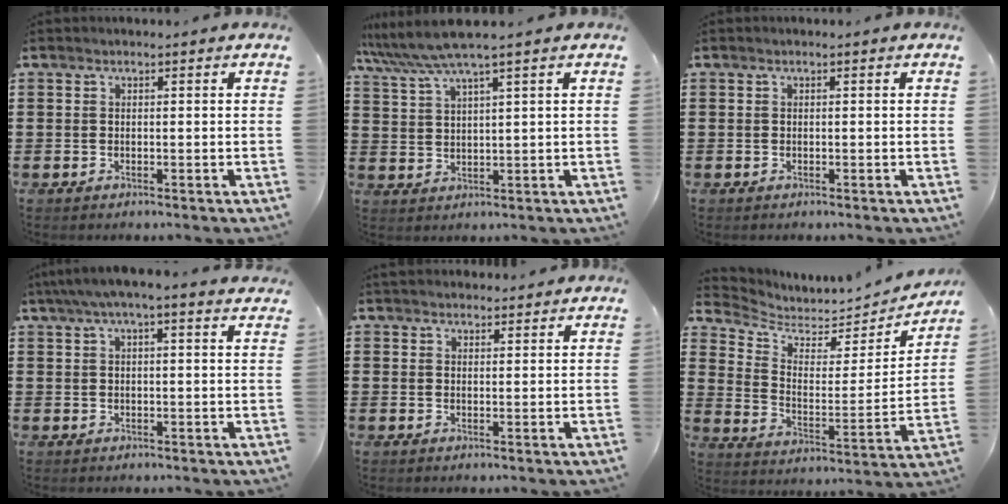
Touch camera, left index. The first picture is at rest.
{"total": 5.2, "force": [3.9, -0.1, 3.4], "torque": [-0.079, -0.011, 0.066]}
{"total": 0.0}
{"total": 3.3, "force": [2.3, 0.4, 2.3], "torque": [-0.050, 0.000, 0.041]}
{"total": 2.1, "force": [2.1, 0.5, 0.0], "torque": [-0.004, -0.003, 0.042]}
{"total": 4.7, "force": [4.4, 1.3, 1.3], "torque": [-0.054, -0.039, 0.073]}